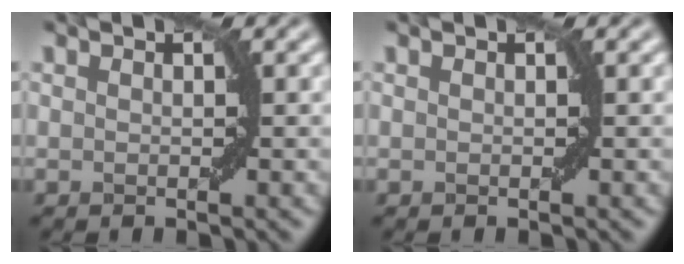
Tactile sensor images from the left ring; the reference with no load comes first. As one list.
[{"total": 0.0}]